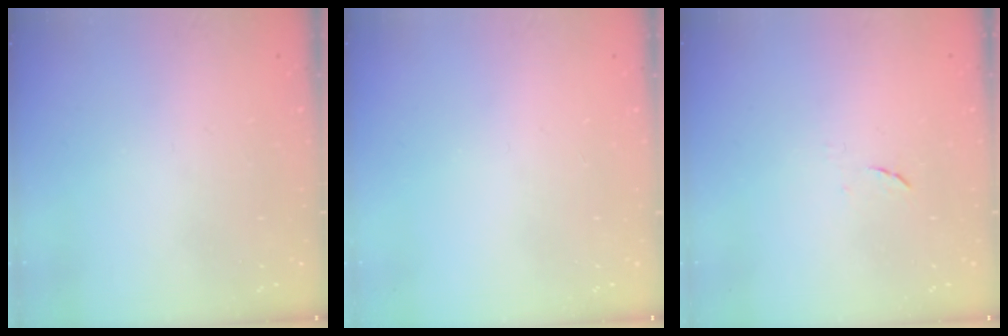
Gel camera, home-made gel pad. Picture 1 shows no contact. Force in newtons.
{"total": 0.0}
{"total": 4.3, "press": 4.2, "slide": 0.6}